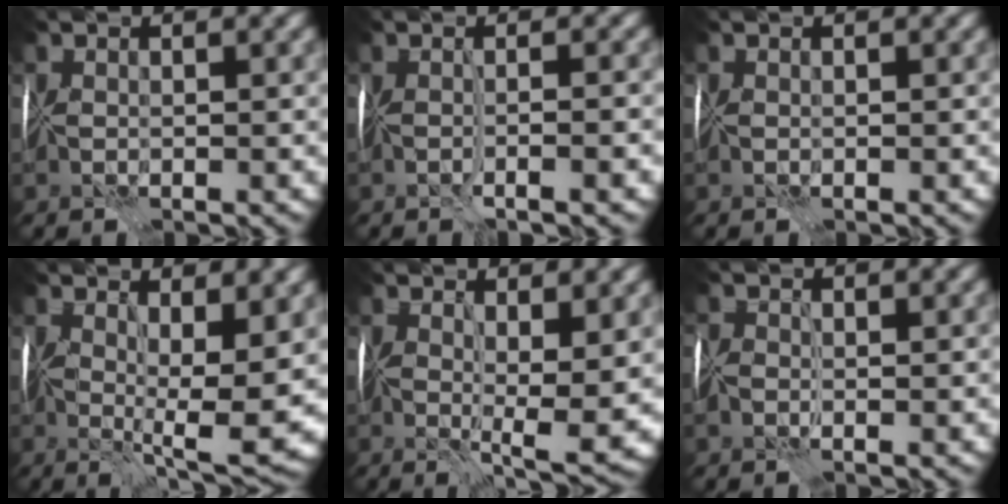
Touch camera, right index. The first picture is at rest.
{"total": 2.8, "force": [-0.8, 0.6, 2.6], "torque": [-0.031, -0.007, -0.013]}
{"total": 0.0}
{"total": 8.7, "force": [1.3, 2.8, 8.1], "torque": [-0.134, -0.021, 0.025]}
{"total": 6.9, "force": [1.1, 2.2, 6.5], "torque": [-0.105, -0.020, 0.021]}
{"total": 1.7, "force": [-0.3, 1.1, 1.2], "torque": [-0.025, -0.002, -0.010]}